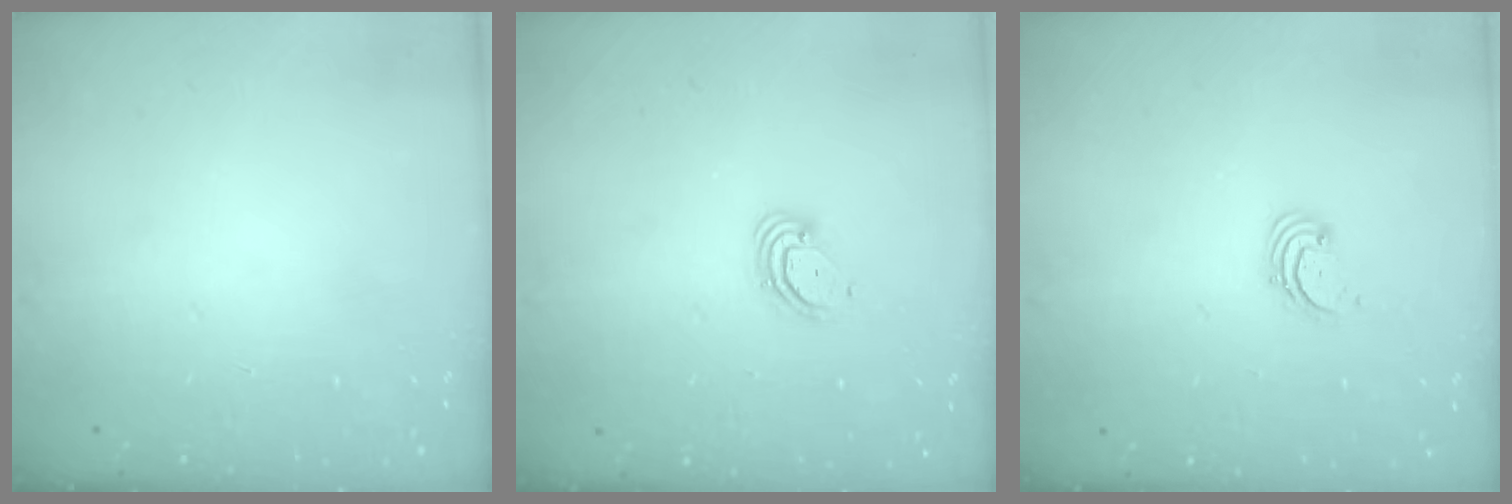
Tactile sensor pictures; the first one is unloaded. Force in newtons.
{"total": 4.4, "press": 4.4, "slide": 0.4}
{"total": 1.7, "press": 1.7, "slide": 0.2}